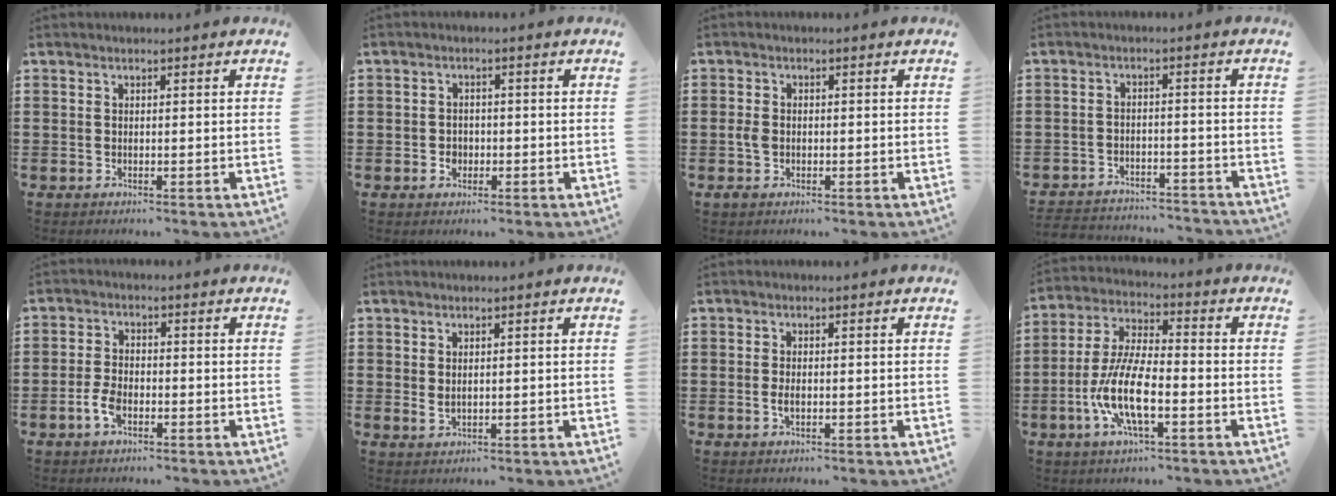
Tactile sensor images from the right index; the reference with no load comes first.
{"total": 1.7, "force": [-0.7, 1.4, 0.8], "torque": [-0.020, -0.002, -0.014]}
{"total": 2.0, "force": [-0.5, 1.3, 1.4], "torque": [-0.038, -0.004, -0.010]}
{"total": 3.5, "force": [-3.5, 0.3, 0.1], "torque": [-0.008, 0.000, -0.075]}
{"total": 3.8, "force": [-1.5, 1.8, 2.9], "torque": [-0.073, -0.007, -0.032]}
{"total": 1.3, "force": [0.6, 0.7, 0.9], "torque": [-0.018, 0.004, 0.011]}
{"total": 1.7, "force": [-0.2, 0.8, 1.5], "torque": [-0.034, -0.002, -0.006]}
{"total": 10.4, "force": [-3.5, 3.3, 9.2], "torque": [-0.209, -0.011, -0.071]}